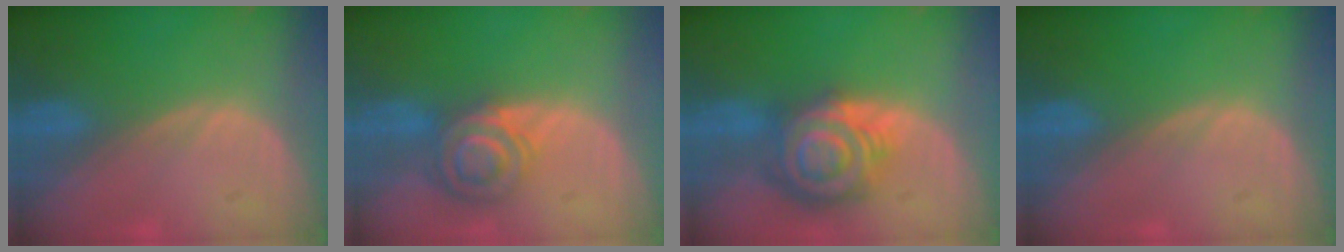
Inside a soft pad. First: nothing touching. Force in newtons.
{"total": 7.2, "press": 6.0, "slide": 3.9}
{"total": 9.2, "press": 9.2, "slide": 0.6}
{"total": 0.0}